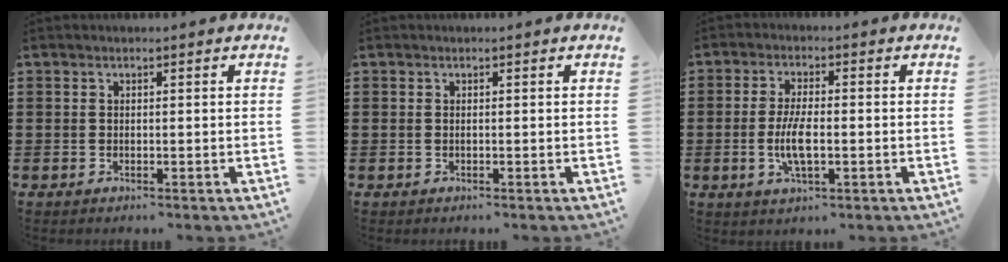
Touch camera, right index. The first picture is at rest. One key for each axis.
{"total": 0.0}
{"total": 5.5, "fx": -1.1, "fy": 1.7, "fz": 5.2, "tx": -0.110, "ty": -0.006, "tz": -0.024}